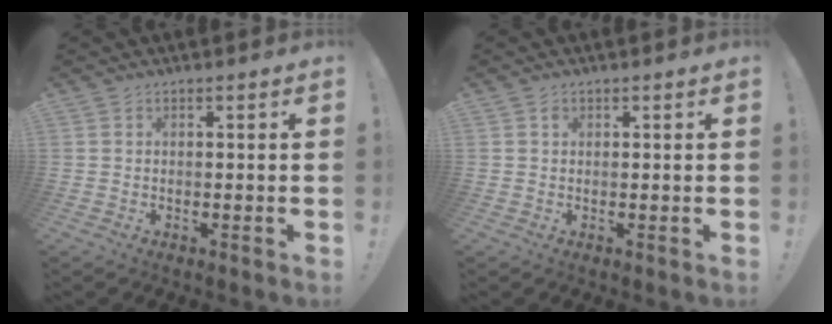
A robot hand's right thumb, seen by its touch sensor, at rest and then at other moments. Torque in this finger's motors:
{"motor_torque": [0.20, 0.18, 0.34, 0.19, -0.09]}